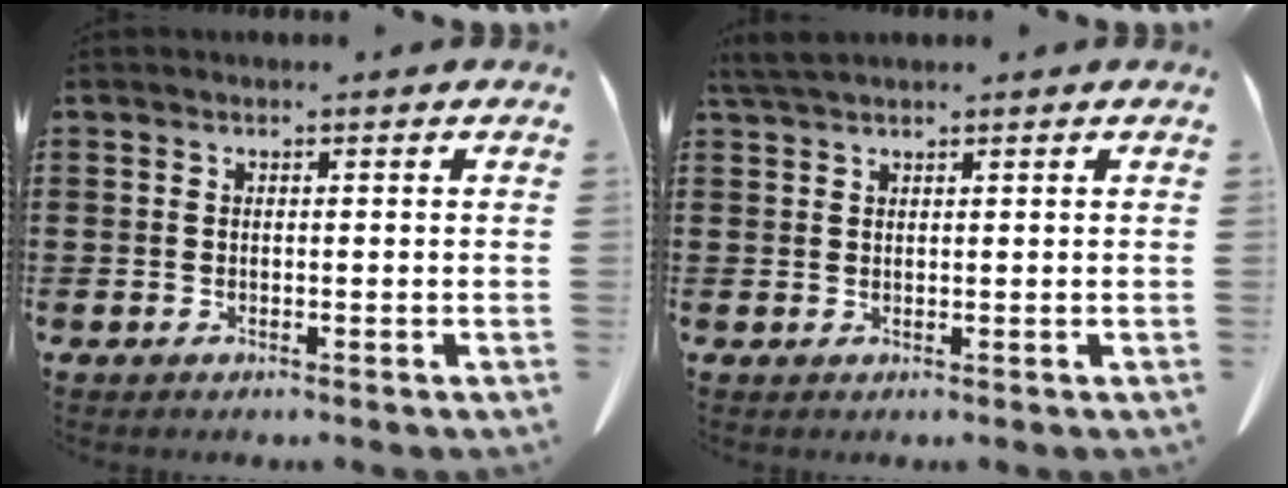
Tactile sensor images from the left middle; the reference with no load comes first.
{"total": 2.0, "force": [1.7, 0.2, 1.0], "torque": [-0.026, -0.002, 0.033]}